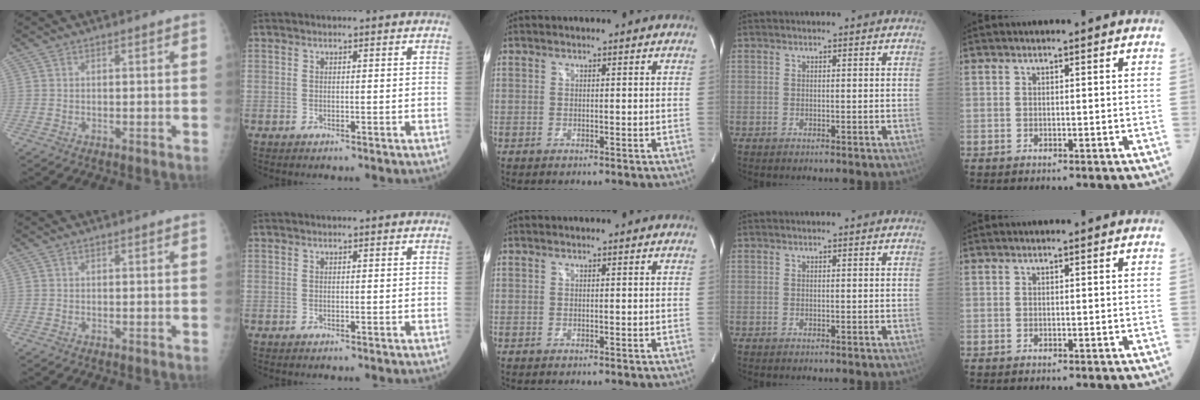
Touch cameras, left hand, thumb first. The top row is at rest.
{}